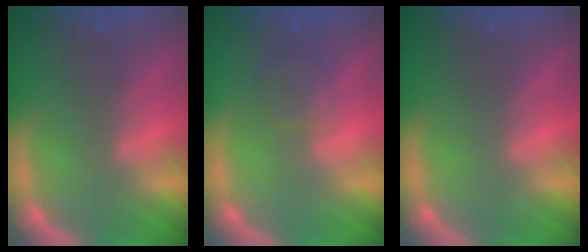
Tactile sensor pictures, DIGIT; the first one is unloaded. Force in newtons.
{"total": 2.0}
{"total": 0.0}